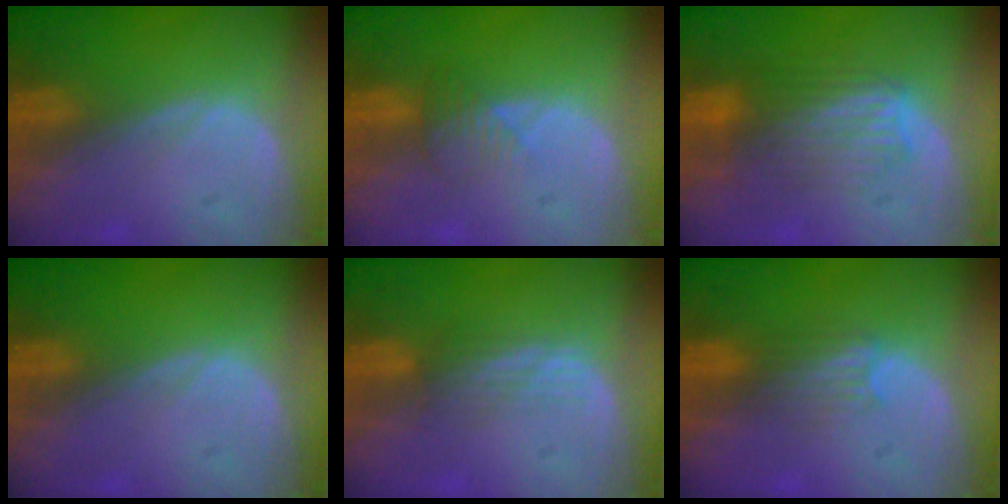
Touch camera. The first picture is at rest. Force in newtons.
{"total": 2.7, "press": 2.7, "slide": 0.3}
{"total": 6.3, "press": 6.3, "slide": 0.5}
{"total": 0.0}
{"total": 2.9, "press": 2.6, "slide": 1.3}
{"total": 3.3, "press": 3.0, "slide": 1.3}